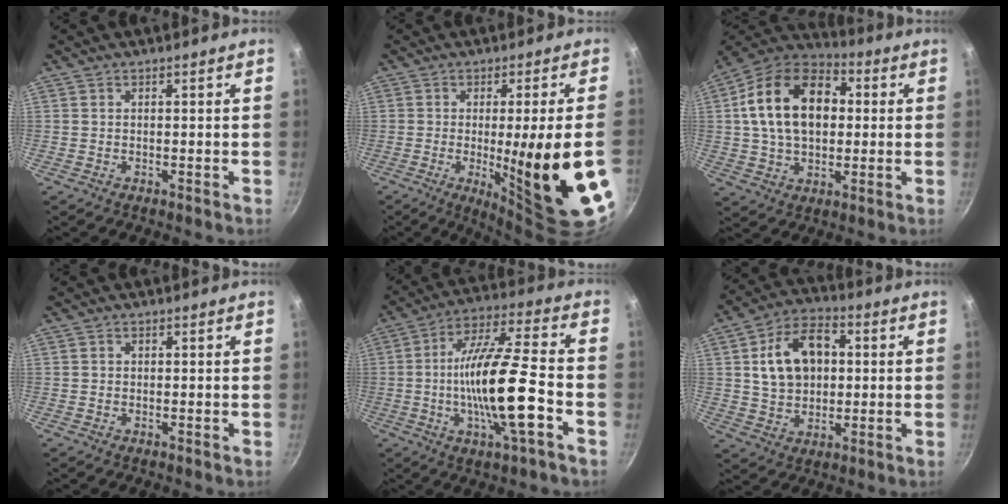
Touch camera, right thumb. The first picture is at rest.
{"total": 18.8, "force": [-3.8, 1.9, 18.3], "torque": [-0.247, -0.015, -0.036]}
{"total": 19.4, "force": [2.8, 13.1, 14.1], "torque": [-0.213, 0.027, 0.034]}
{"total": 0.5, "force": [0.0, 0.5, 0.2], "torque": [0.000, 0.002, 0.000]}
{"total": 17.7, "force": [-4.2, 3.7, 16.8], "torque": [-0.299, 0.025, -0.084]}
{"total": 14.1, "force": [2.3, 10.0, 9.7], "torque": [-0.137, 0.014, 0.035]}